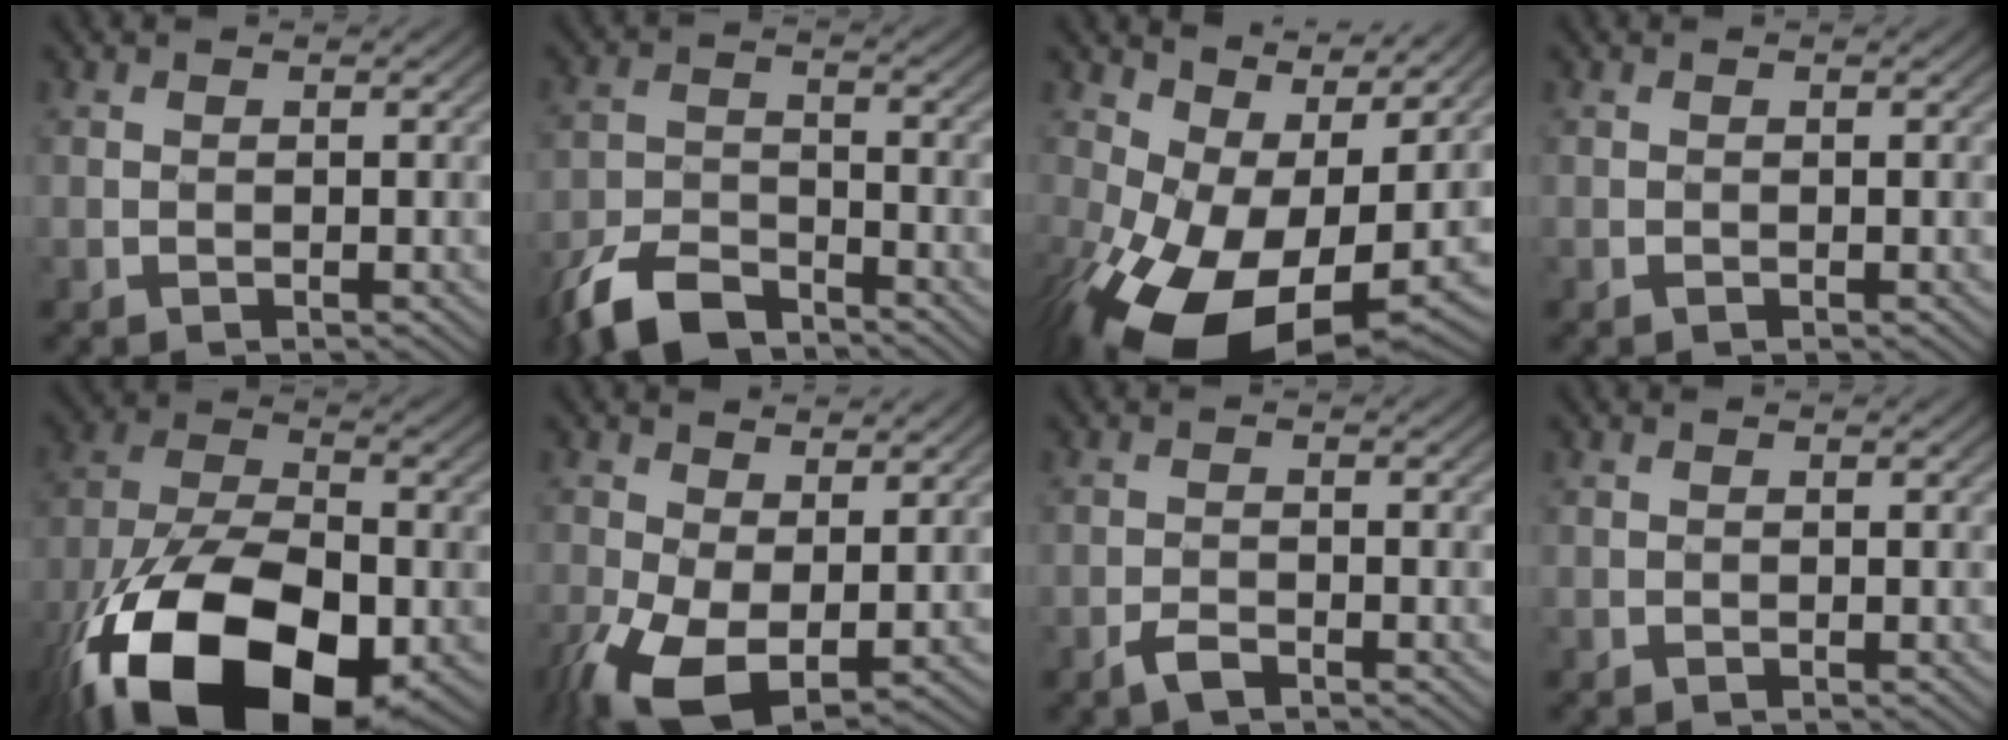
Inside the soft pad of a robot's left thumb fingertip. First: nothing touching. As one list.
[{"total": 8.3, "force": [-6.5, 3.1, 4.0], "torque": [-0.080, -0.010, -0.141]}, {"total": 16.3, "force": [-1.0, 9.4, 13.3], "torque": [-0.260, -0.032, -0.004]}, {"total": 0.0}, {"total": 21.3, "force": [-10.3, 10.8, 15.1], "torque": [-0.326, -0.052, -0.164]}, {"total": 10.3, "force": [-2.4, 5.4, 8.5], "torque": [-0.201, -0.023, -0.041]}, {"total": 1.9, "force": [-1.4, 0.6, 1.1], "torque": [-0.027, 0.000, -0.031]}, {"total": 0.0}]